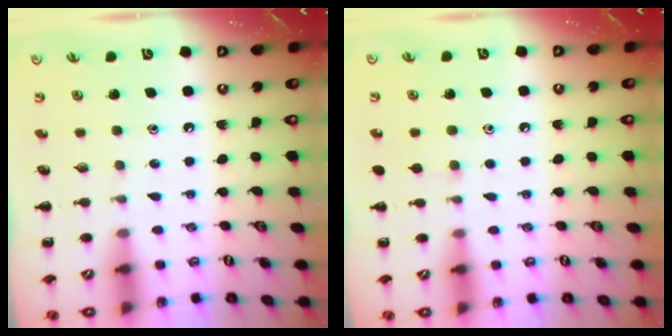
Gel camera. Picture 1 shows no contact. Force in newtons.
{"total": 4.4, "press": 4.2, "slide": 1.1}